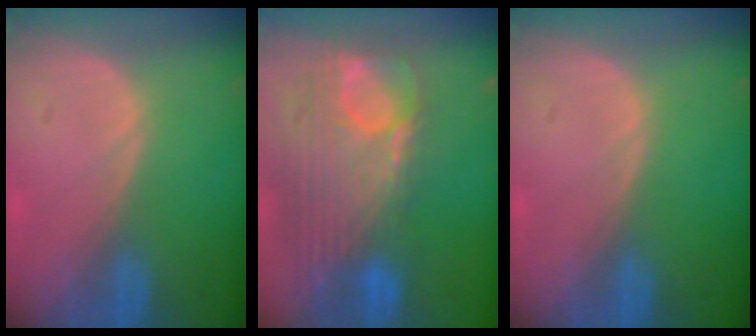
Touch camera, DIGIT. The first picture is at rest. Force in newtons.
{"total": 12.5, "press": 10.6, "slide": 6.7}
{"total": 0.0}